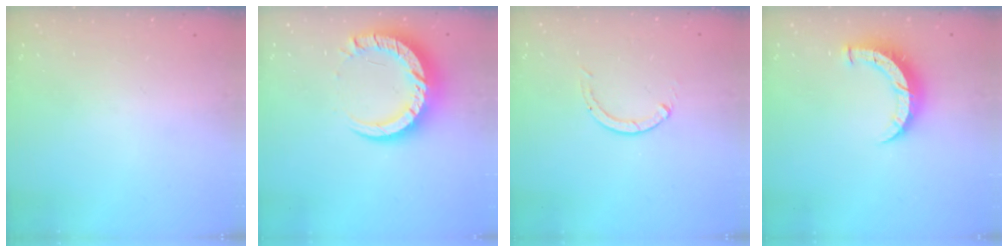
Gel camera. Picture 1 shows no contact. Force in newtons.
{"total": 13.0, "press": 13.0, "slide": 1.0}
{"total": 0.0}
{"total": 7.6, "press": 7.6, "slide": 0.5}